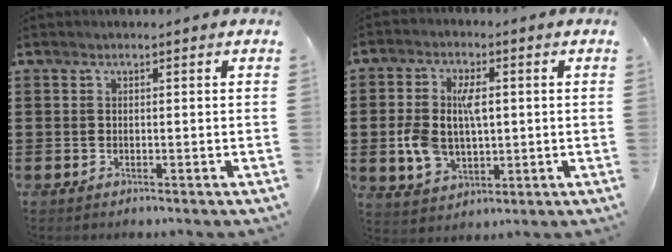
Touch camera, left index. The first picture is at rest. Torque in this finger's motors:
{"motor_torque": [1.09, 1.05, 0.63, 0.17]}